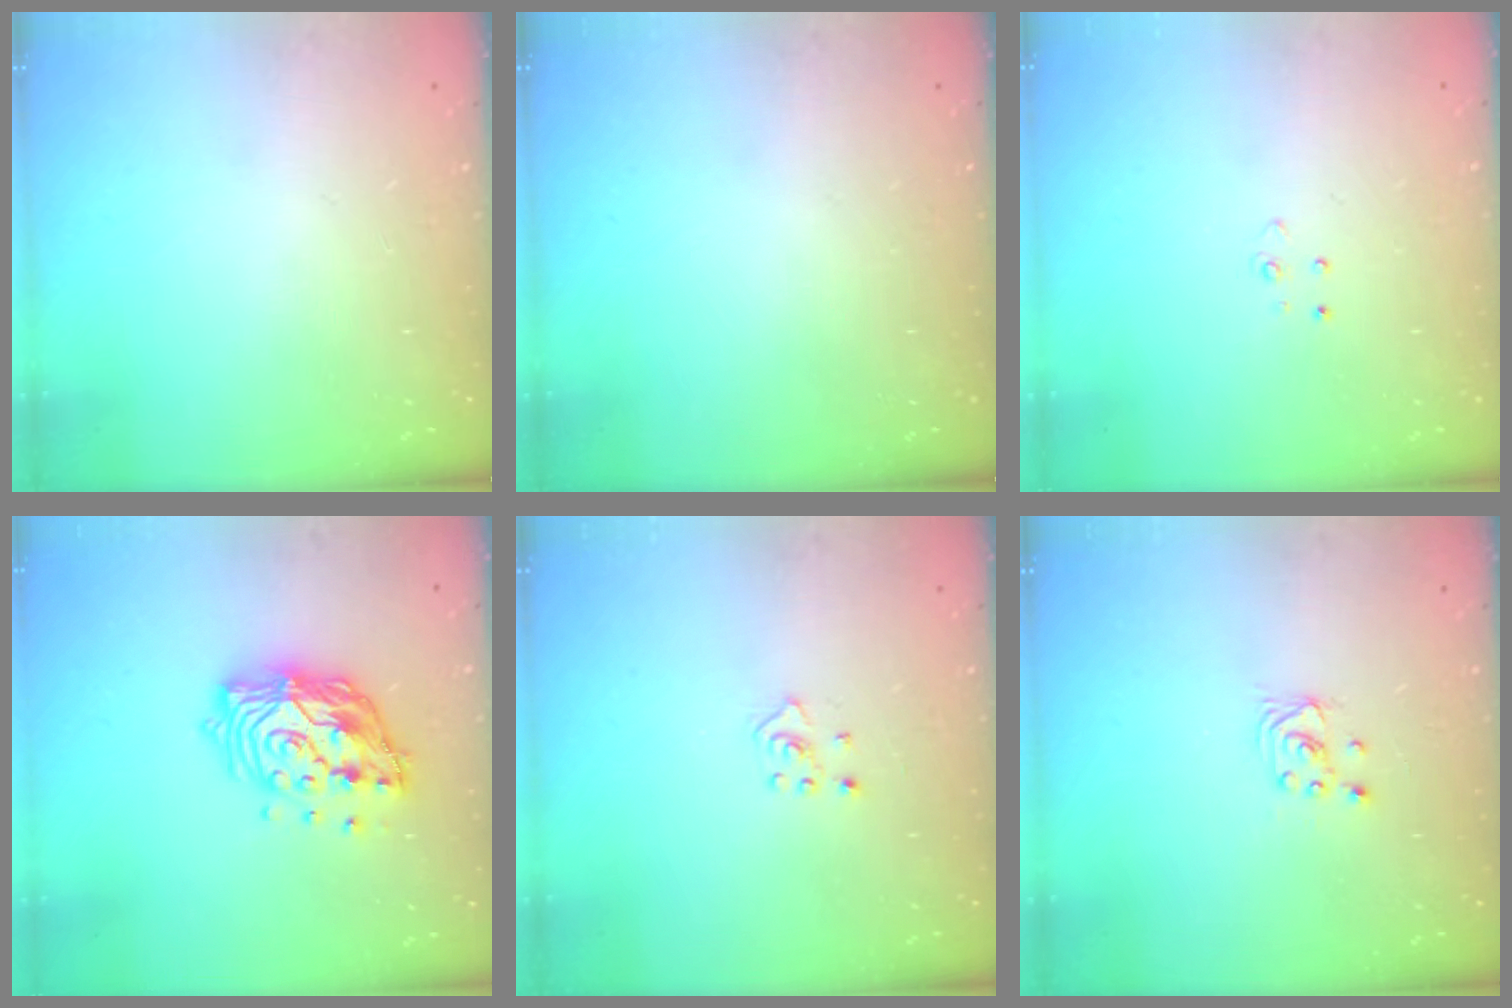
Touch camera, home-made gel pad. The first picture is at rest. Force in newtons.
{"total": 0.0}
{"total": 3.8, "press": 3.8, "slide": 0.3}
{"total": 14.9, "press": 14.9, "slide": 1.3}
{"total": 2.4, "press": 2.4, "slide": 0.5}
{"total": 1.7, "press": 1.6, "slide": 0.1}